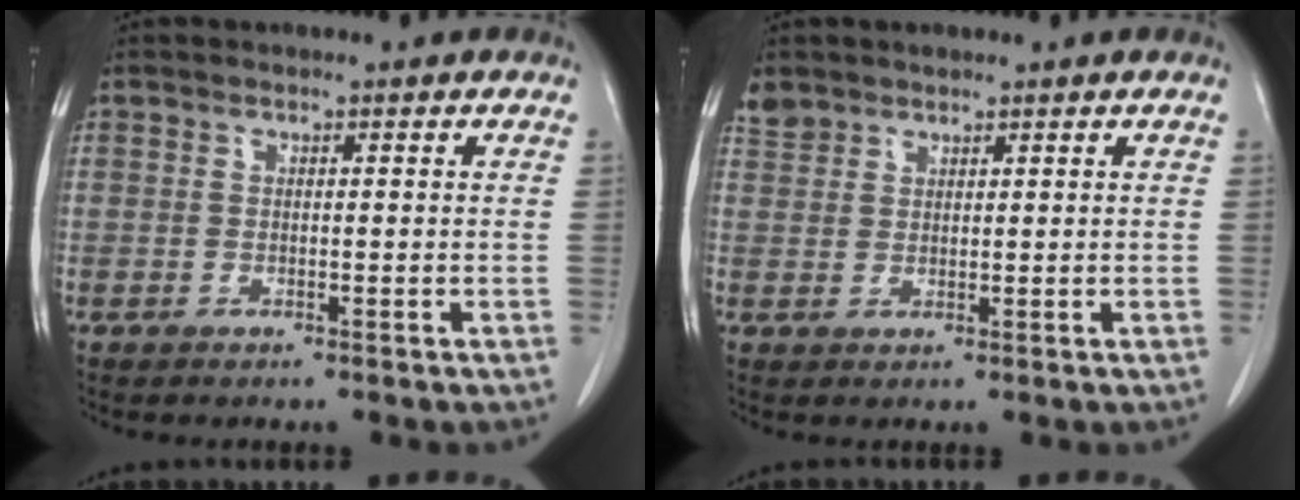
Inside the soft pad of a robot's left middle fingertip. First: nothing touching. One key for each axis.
{"total": 2.3, "fx": 2.0, "fy": 1.1, "fz": -0.1, "tx": 0.001, "ty": 0.008, "tz": 0.039}